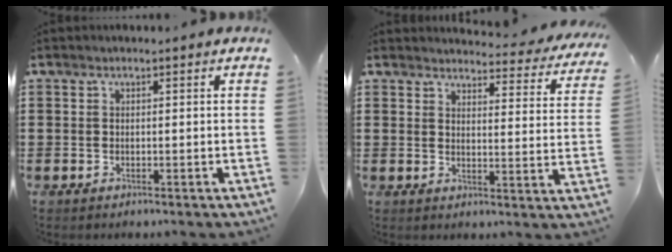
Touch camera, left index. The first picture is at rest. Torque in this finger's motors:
{"motor_torque": [2.14, 0.00, 0.13, 0.04]}